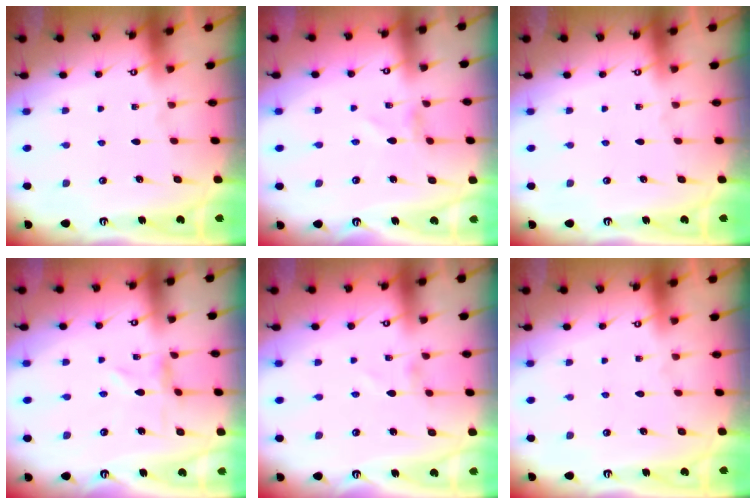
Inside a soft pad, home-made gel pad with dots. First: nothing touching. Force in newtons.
{"total": 1.0, "press": 1.0, "slide": 0.1}
{"total": 0.0}
{"total": 0.7, "press": 0.7, "slide": 0.2}
{"total": 0.9, "press": 0.9, "slide": 0.1}
{"total": 1.8, "press": 1.8, "slide": 0.1}